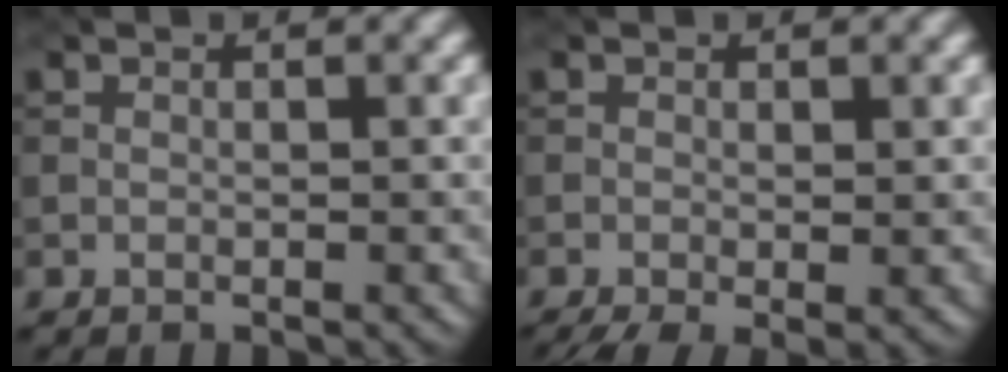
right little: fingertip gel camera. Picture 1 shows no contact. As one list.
[{"total": 2.7, "force": [-1.1, 0.9, 2.3], "torque": [-0.054, -0.008, -0.020]}]